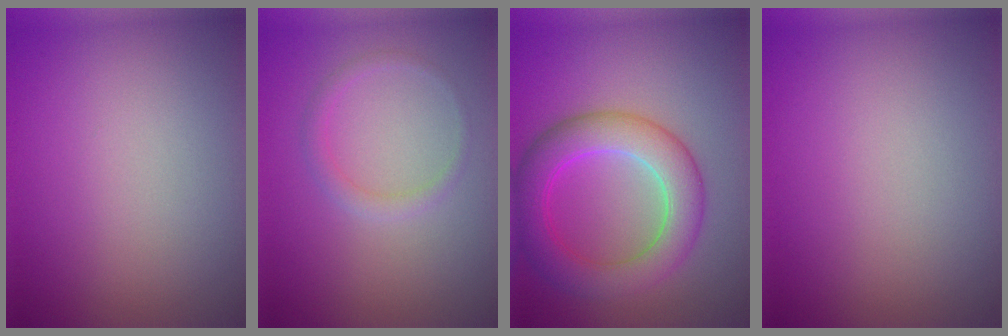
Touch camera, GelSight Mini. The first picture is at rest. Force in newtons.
{"total": 1.2, "press": 1.2, "slide": 0.0}
{"total": 6.2, "press": 6.2, "slide": 0.1}
{"total": 0.0}